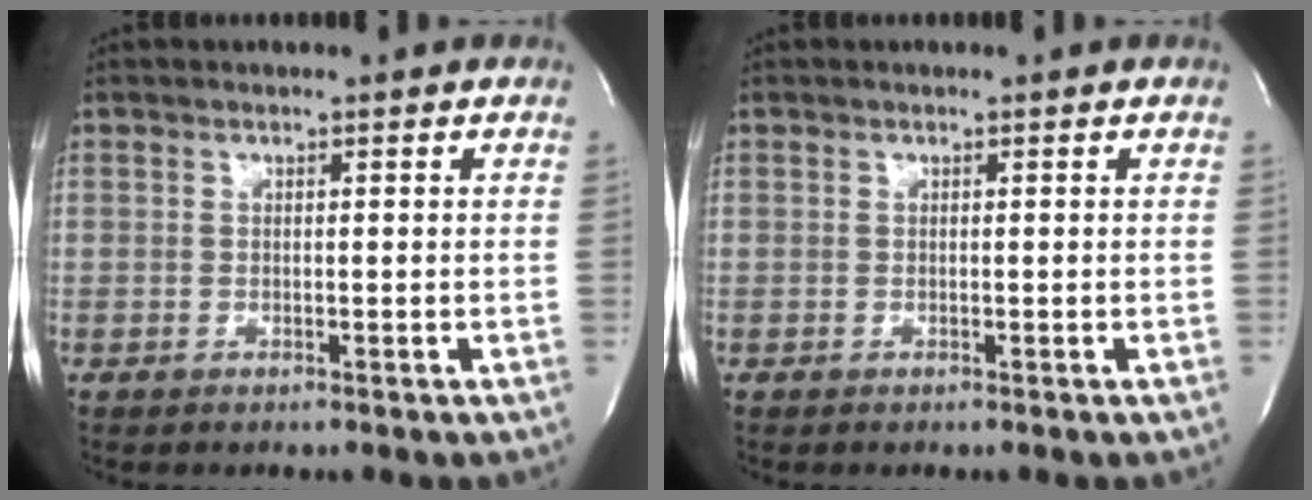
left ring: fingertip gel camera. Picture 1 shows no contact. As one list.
[{"total": 0.0}]